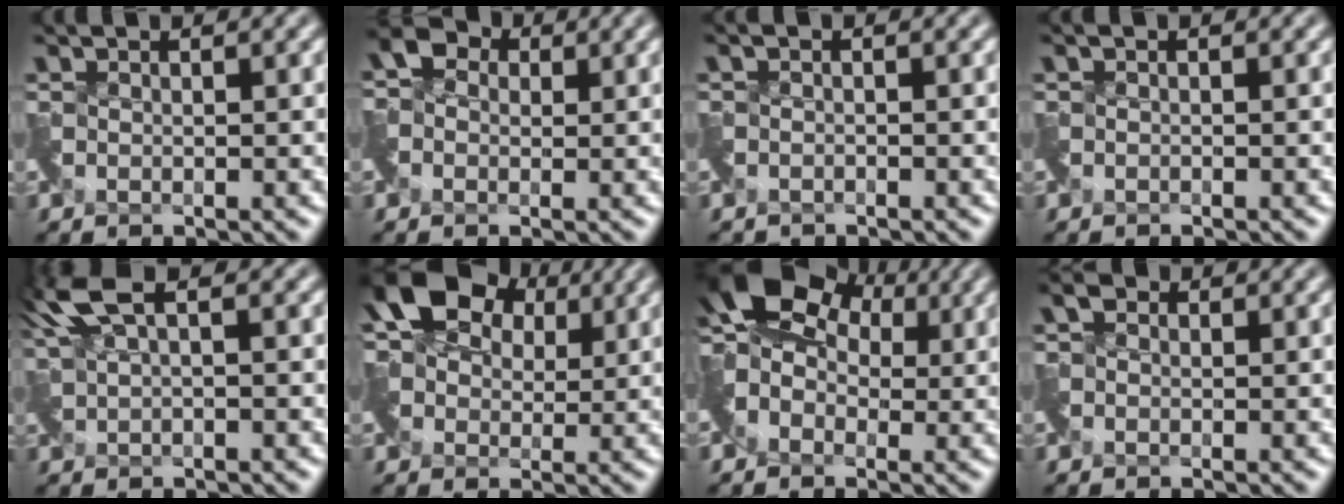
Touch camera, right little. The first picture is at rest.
{"total": 2.4, "force": [-0.4, 2.2, 0.8], "torque": [-0.024, 0.002, -0.012]}
{"total": 1.3, "force": [-1.2, 0.3, -0.5], "torque": [0.008, -0.012, -0.027]}
{"total": 0.7, "force": [-0.7, -0.1, -0.2], "torque": [0.003, -0.010, -0.016]}
{"total": 4.2, "force": [2.3, 1.3, 3.2], "torque": [-0.074, 0.015, 0.043]}
{"total": 9.8, "force": [2.9, 7.0, 6.2], "torque": [-0.104, 0.020, 0.043]}
{"total": 7.5, "force": [2.2, 5.2, 4.9], "torque": [-0.097, 0.012, 0.025]}
{"total": 0.9, "force": [-0.4, 0.7, -0.2], "torque": [0.000, -0.003, -0.012]}